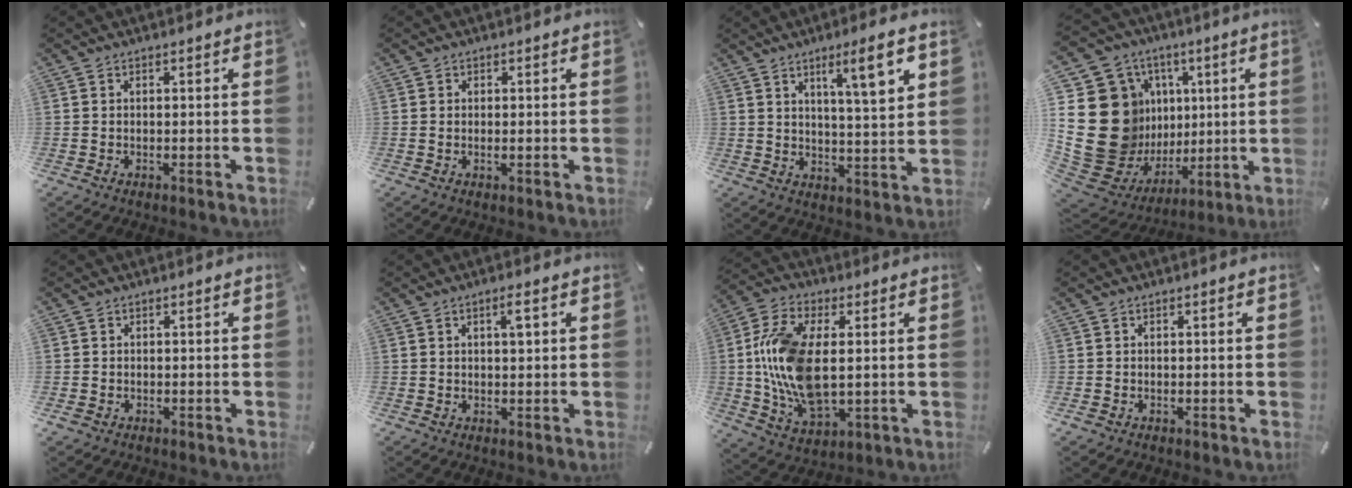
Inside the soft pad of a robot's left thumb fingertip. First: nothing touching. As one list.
[{"total": 0.7, "force": [0.1, 0.3, 0.7], "torque": [-0.005, -0.004, -0.001]}, {"total": 9.7, "force": [5.1, 1.5, 8.0], "torque": [-0.117, -0.026, 0.077]}, {"total": 28.9, "force": [2.2, 24.5, 15.2], "torque": [-0.278, -0.058, 0.112]}, {"total": 1.5, "force": [-0.3, 1.5, 0.1], "torque": [0.000, 0.006, -0.009]}, {"total": 2.9, "force": [1.1, 0.9, 2.6], "torque": [-0.047, 0.002, 0.014]}, {"total": 16.2, "force": [1.1, 8.9, 13.5], "torque": [-0.311, -0.012, 0.020]}, {"total": 0.6, "force": [-0.3, 0.6, 0.1], "torque": [-0.001, 0.003, -0.008]}]